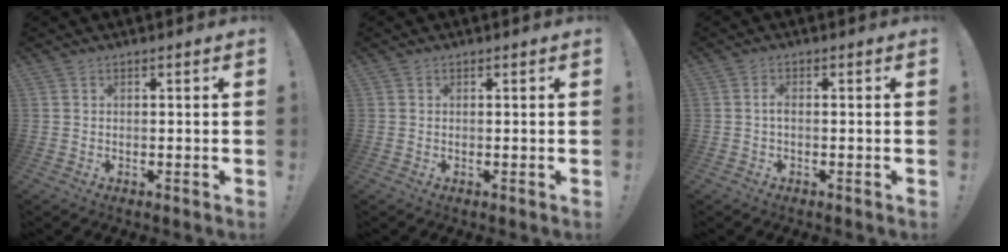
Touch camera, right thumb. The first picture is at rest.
{"total": 0.0}
{"total": 1.8, "force": [-0.5, 0.6, 1.7], "torque": [-0.037, 0.008, -0.008]}